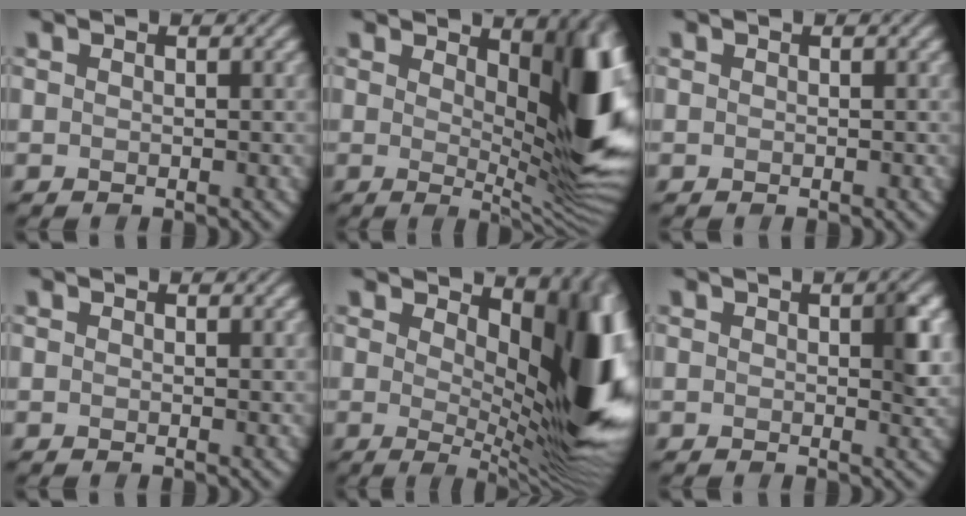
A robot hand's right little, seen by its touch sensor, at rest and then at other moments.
{"total": 11.5, "force": [2.3, 4.1, 10.5], "torque": [-0.105, -0.005, 0.034]}
{"total": 0.0}
{"total": 0.8, "force": [0.5, 0.1, 0.6], "torque": [-0.006, -0.001, 0.008]}
{"total": 13.6, "force": [2.3, 5.8, 12.0], "torque": [-0.117, -0.008, 0.042]}
{"total": 3.2, "force": [0.8, 0.8, 3.0], "torque": [-0.039, -0.003, 0.012]}